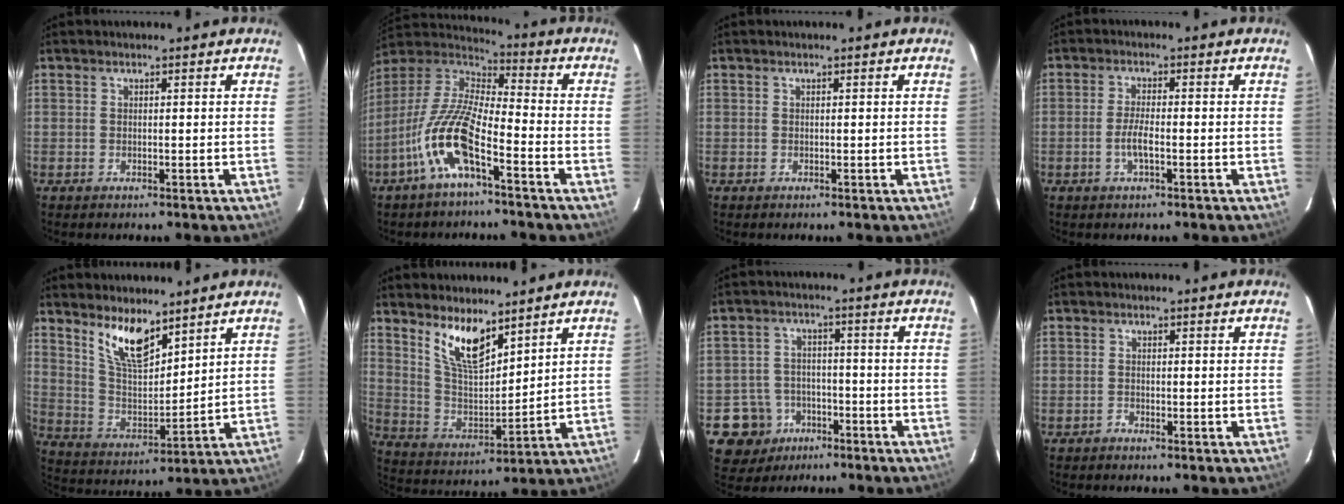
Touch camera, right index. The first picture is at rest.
{"total": 13.9, "force": [-7.0, 3.5, 11.5], "torque": [-0.235, -0.008, -0.142]}
{"total": 0.0}
{"total": 3.5, "force": [-1.2, 0.7, 3.2], "torque": [-0.066, -0.001, -0.024]}
{"total": 11.0, "force": [7.8, 3.7, 6.8], "torque": [-0.126, -0.001, 0.158]}
{"total": 10.9, "force": [7.6, 3.7, 6.9], "torque": [-0.130, -0.004, 0.155]}
{"total": 8.8, "force": [-4.2, 7.8, 0.5], "torque": [-0.033, 0.034, -0.060]}
{"total": 0.8, "force": [-0.6, 0.5, -0.2], "torque": [0.002, 0.005, -0.013]}